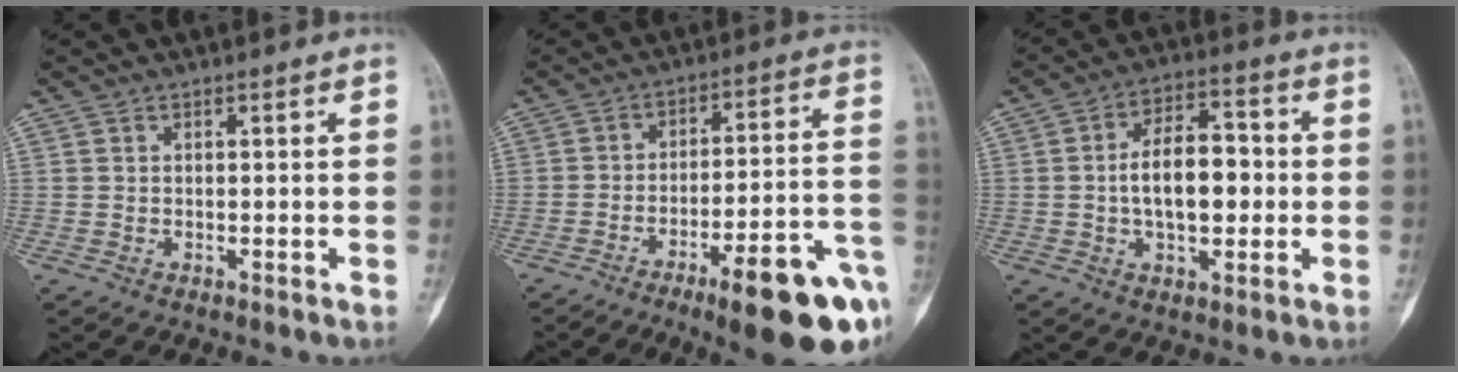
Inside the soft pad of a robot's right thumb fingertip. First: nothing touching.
{"total": 19.5, "force": [-9.0, 4.2, 16.8], "torque": [-0.180, 0.049, -0.121]}
{"total": 12.1, "force": [-0.4, 6.6, 10.2], "torque": [-0.150, 0.023, -0.008]}